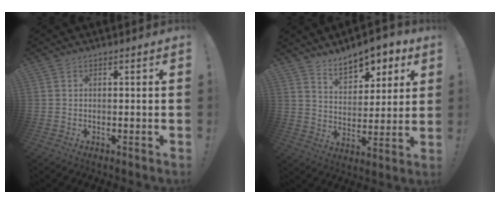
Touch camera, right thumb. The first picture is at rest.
{"total": 11.0, "force": [8.2, 5.6, 4.9], "torque": [-0.062, -0.057, 0.149]}